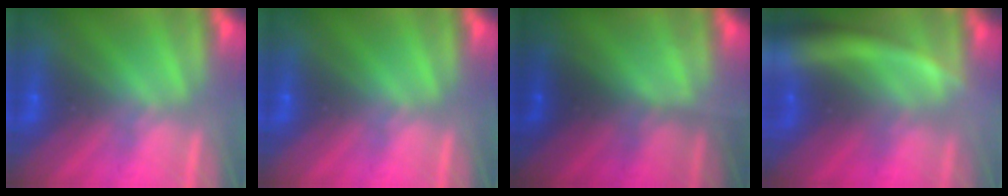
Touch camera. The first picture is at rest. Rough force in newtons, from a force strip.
{"total": 0.0}
{"total": 1.3}
{"total": 7.0}